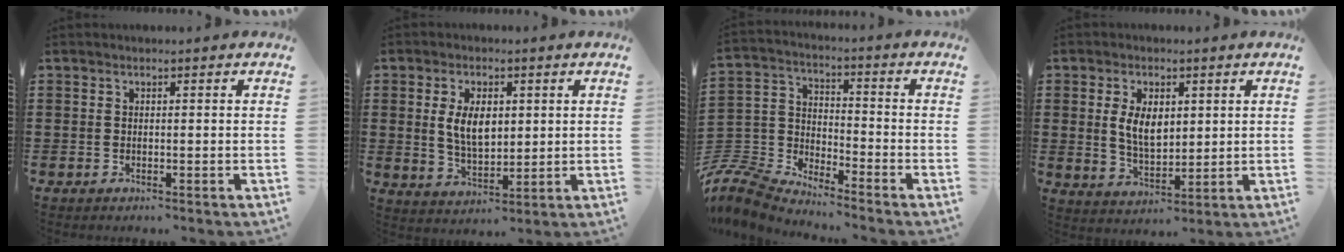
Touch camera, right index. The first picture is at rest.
{"total": 6.3, "force": [1.1, 3.5, 5.1], "torque": [-0.091, 0.006, 0.014]}
{"total": 6.9, "force": [-6.7, 1.3, 1.0], "torque": [-0.064, -0.011, -0.147]}
{"total": 5.9, "force": [1.2, 3.5, 4.6], "torque": [-0.090, 0.009, 0.018]}